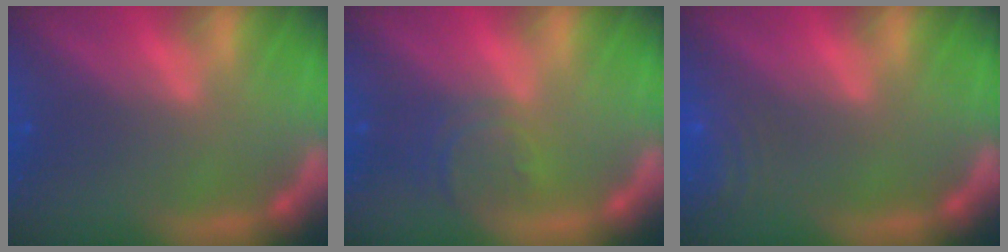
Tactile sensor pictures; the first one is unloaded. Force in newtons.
{"total": 3.0}
{"total": 6.0}